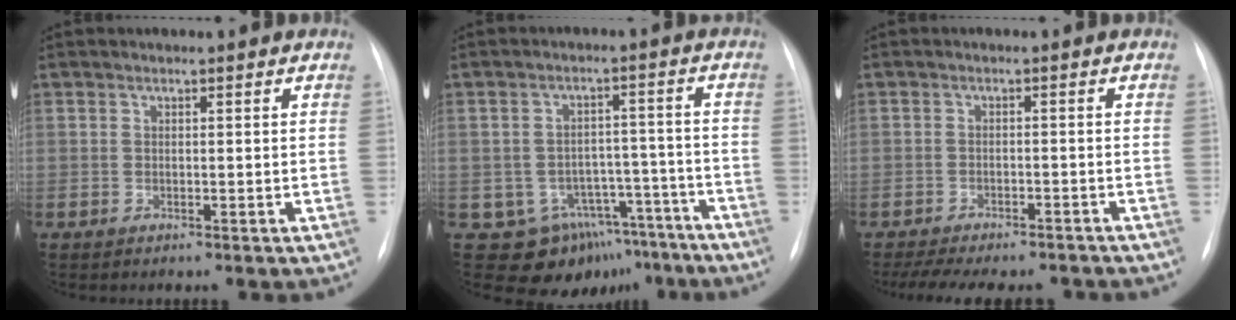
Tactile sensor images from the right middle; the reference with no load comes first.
{"total": 10.6, "force": [-6.7, 7.9, 1.8], "torque": [-0.006, 0.049, -0.079]}
{"total": 12.5, "force": [-10.7, 4.0, 5.0], "torque": [-0.089, 0.003, -0.141]}